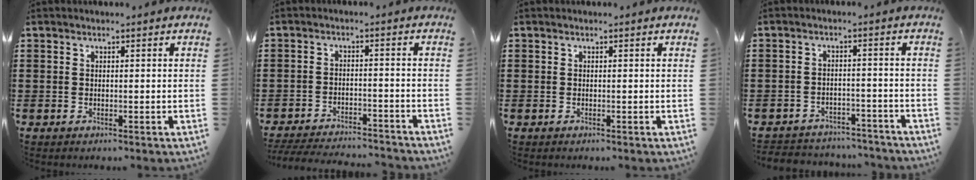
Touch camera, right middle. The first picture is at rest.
{"total": 4.5, "force": [-4.4, 0.3, 0.9], "torque": [-0.020, 0.000, -0.091]}
{"total": 0.0}
{"total": 3.3, "force": [-3.3, 0.6, -0.1], "torque": [-0.005, 0.002, -0.071]}